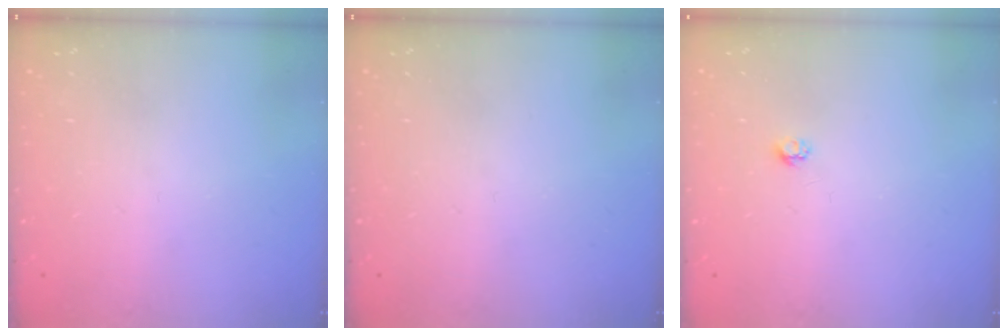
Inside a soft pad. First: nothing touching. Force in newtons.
{"total": 0.0}
{"total": 2.7, "press": 2.7, "slide": 0.4}